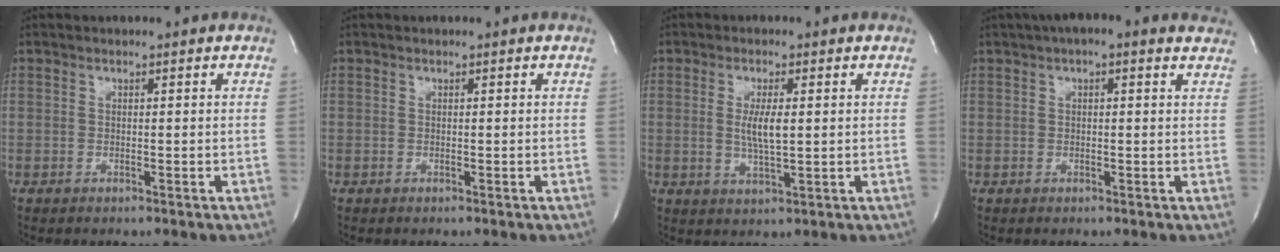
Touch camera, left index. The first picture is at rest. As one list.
[{"total": 0.0}, {"total": 4.4, "force": [0.4, 0.7, 4.4], "torque": [-0.087, -0.007, 0.009]}, {"total": 7.7, "force": [5.7, 2.2, 4.7], "torque": [-0.064, 0.027, 0.063]}]